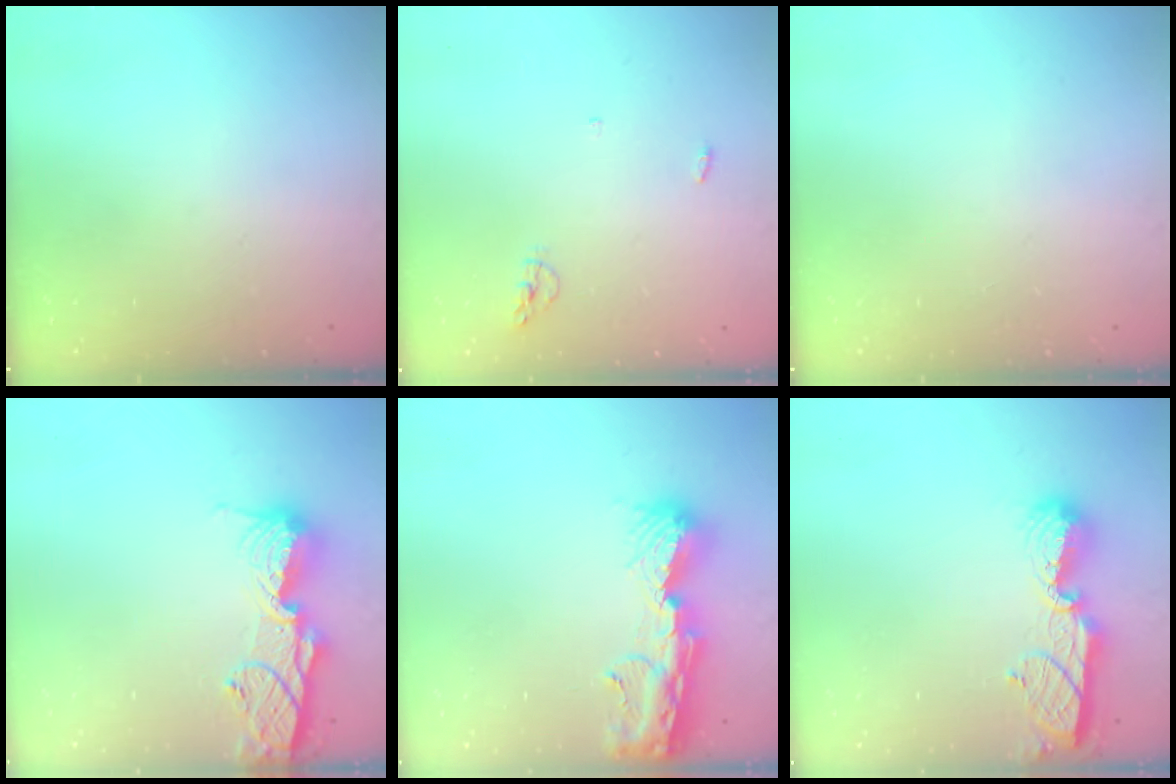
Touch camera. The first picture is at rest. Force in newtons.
{"total": 4.3, "press": 4.1, "slide": 1.0}
{"total": 0.0}
{"total": 12.9, "press": 12.9, "slide": 1.2}
{"total": 13.0, "press": 12.9, "slide": 1.3}
{"total": 10.0, "press": 10.0, "slide": 0.9}